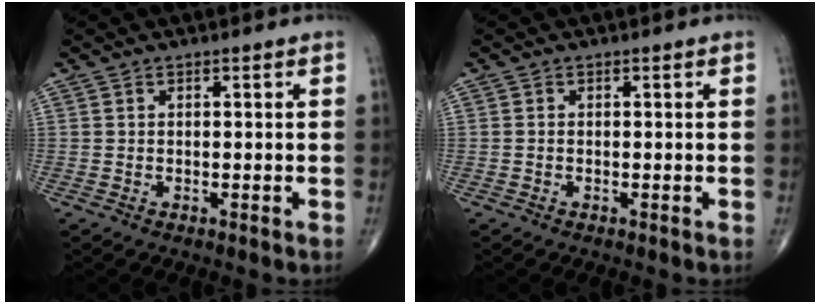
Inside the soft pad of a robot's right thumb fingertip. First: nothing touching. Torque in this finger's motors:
{"motor_torque": [-0.17, 0.02, -0.29, -0.21, 0.01]}